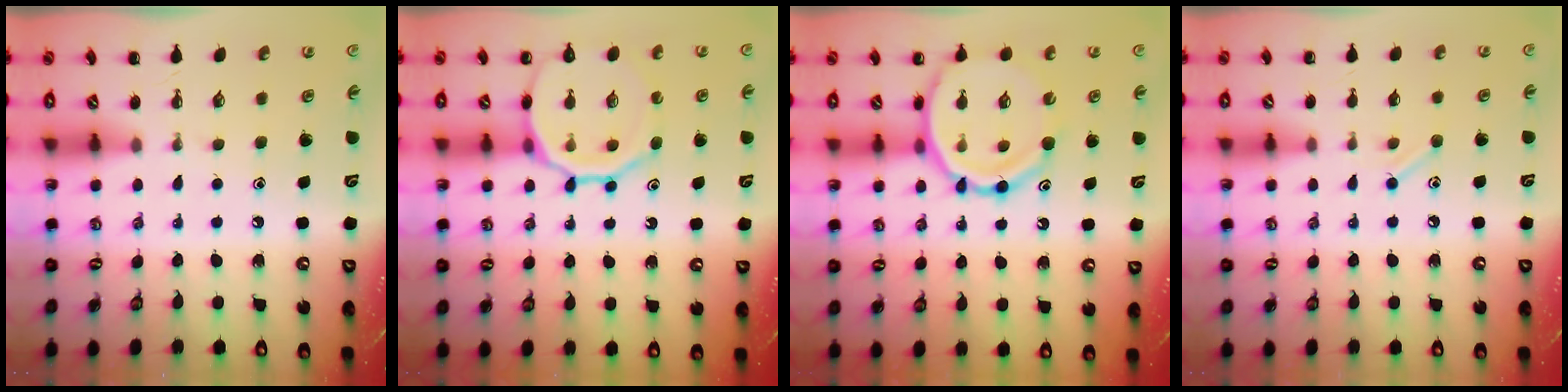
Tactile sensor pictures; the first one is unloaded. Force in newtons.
{"total": 14.6, "press": 14.4, "slide": 2.1}
{"total": 14.9, "press": 14.4, "slide": 3.5}
{"total": 6.3, "press": 6.1, "slide": 1.7}